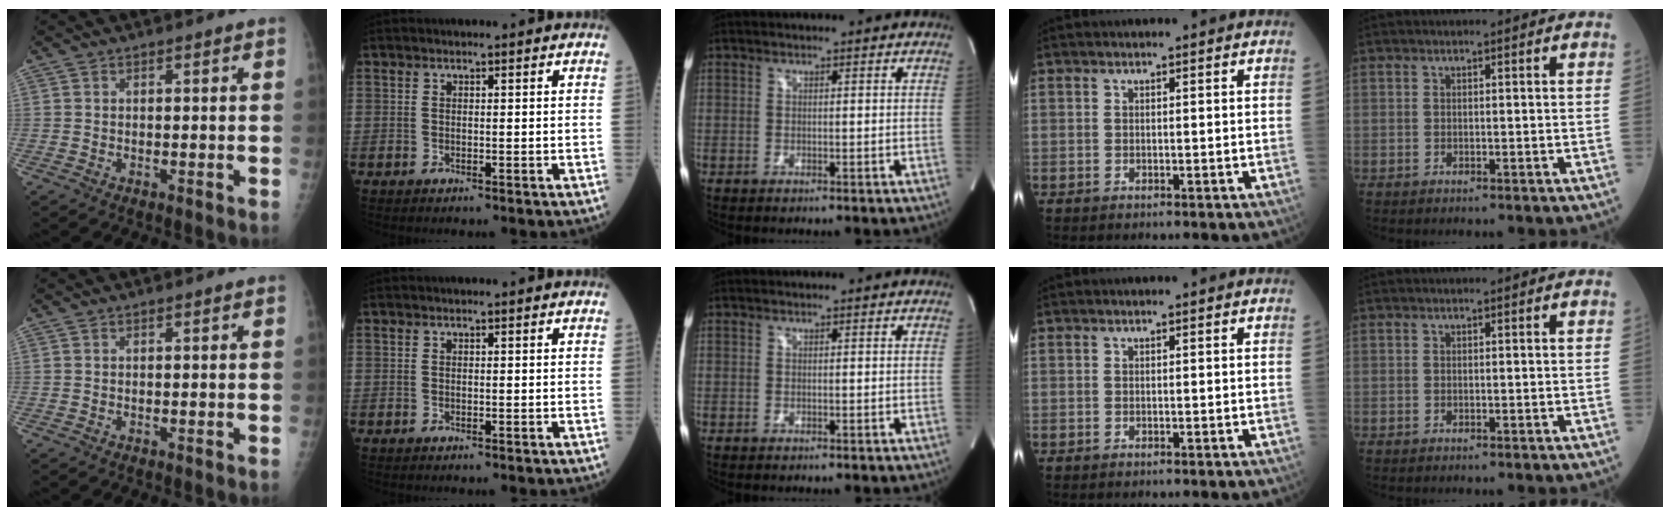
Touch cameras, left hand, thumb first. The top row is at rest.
{}